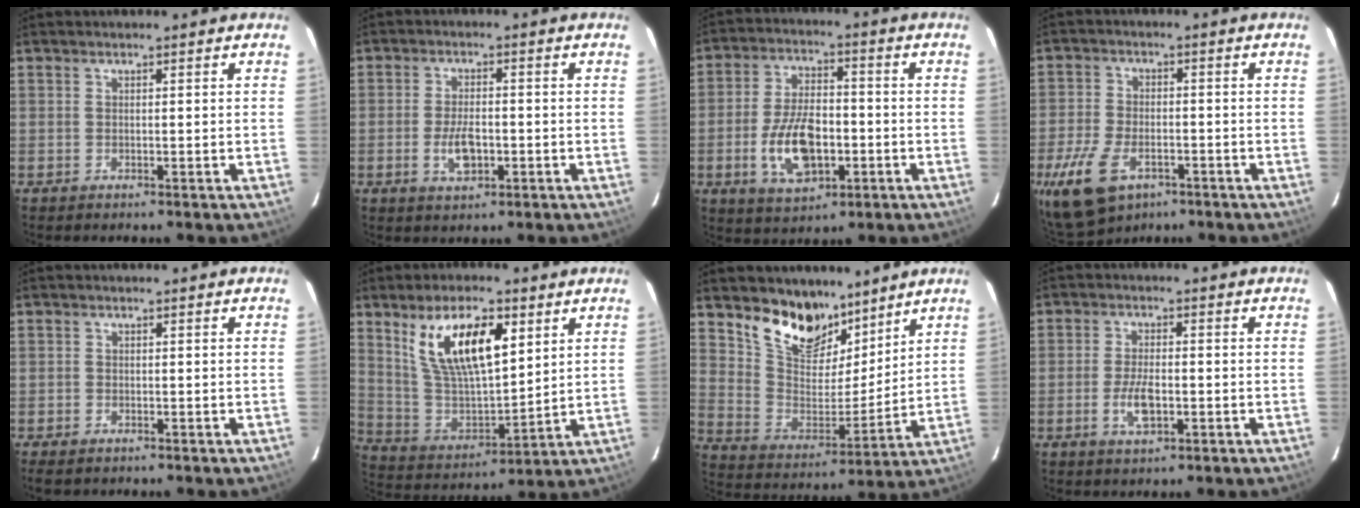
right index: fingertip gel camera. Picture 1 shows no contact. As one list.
[{"total": 5.7, "force": [-1.8, 2.7, 4.7], "torque": [-0.095, -0.003, -0.028]}, {"total": 12.6, "force": [-3.5, 6.7, 10.0], "torque": [-0.200, 0.005, -0.053]}, {"total": 12.4, "force": [-6.8, 7.0, 7.7], "torque": [-0.184, -0.021, -0.120]}, {"total": 2.3, "force": [-1.8, 1.1, 0.9], "torque": [-0.024, -0.006, -0.033]}, {"total": 16.7, "force": [7.7, 6.8, 13.2], "torque": [-0.239, 0.004, 0.157]}, {"total": 14.7, "force": [10.7, 7.8, 6.5], "torque": [-0.138, 0.000, 0.203]}, {"total": 5.4, "force": [-1.8, 2.2, 4.6], "torque": [-0.097, -0.003, -0.032]}]